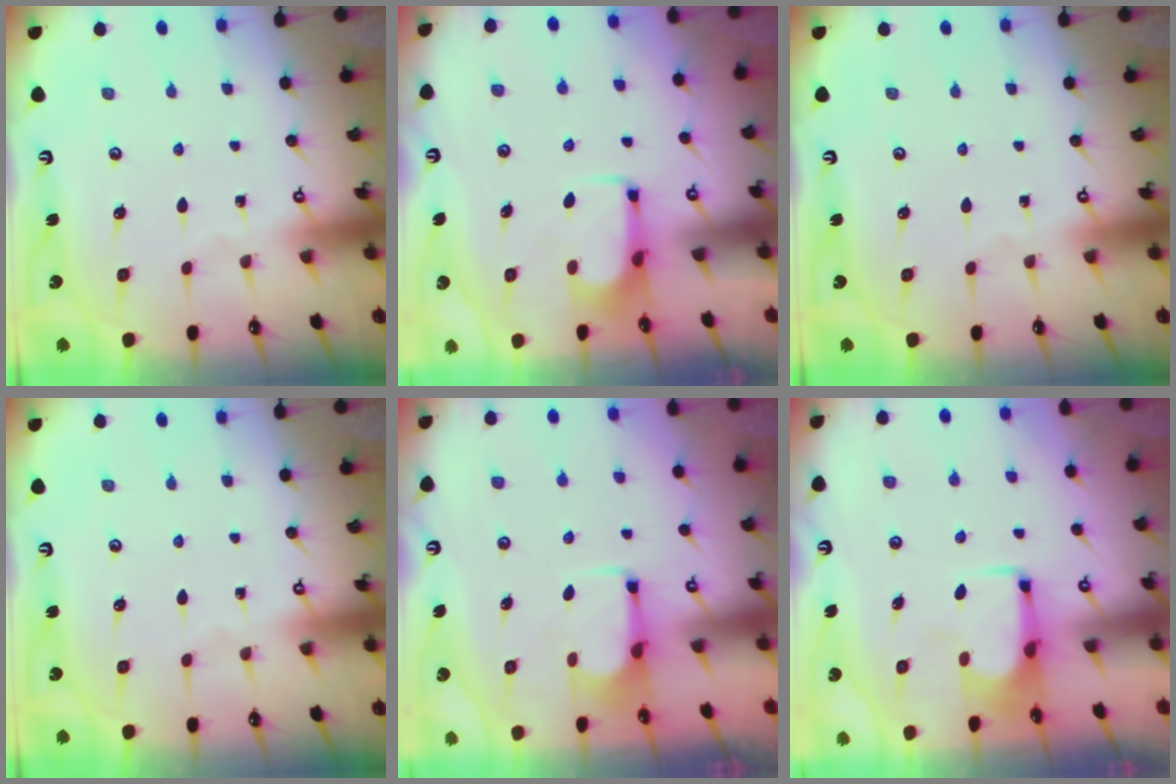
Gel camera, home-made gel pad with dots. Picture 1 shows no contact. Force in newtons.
{"total": 2.0, "press": 2.0, "slide": 0.2}
{"total": 0.0}
{"total": 0.0}
{"total": 2.3, "press": 2.2, "slide": 0.8}
{"total": 1.4, "press": 1.3, "slide": 0.5}